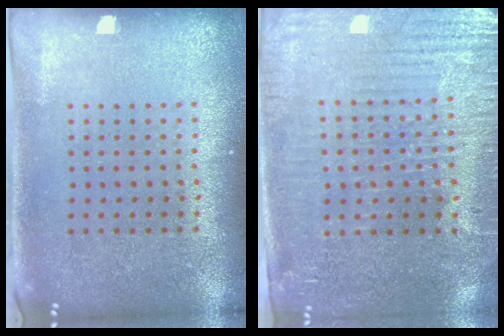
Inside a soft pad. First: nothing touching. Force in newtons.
{"total": 3.7, "press": 3.4, "slide": 1.5}